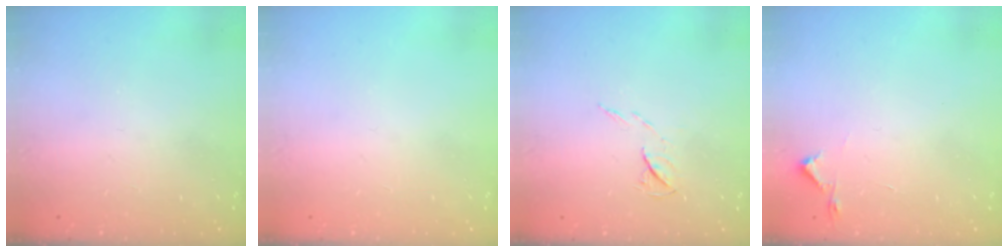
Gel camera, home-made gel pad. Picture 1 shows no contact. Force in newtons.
{"total": 0.0}
{"total": 5.0, "press": 5.0, "slide": 0.7}
{"total": 2.7, "press": 2.6, "slide": 0.4}